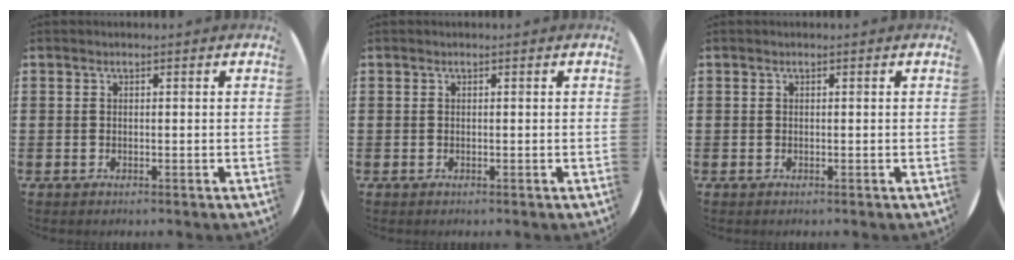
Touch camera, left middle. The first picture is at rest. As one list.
[{"total": 0.0}, {"total": 0.0}]